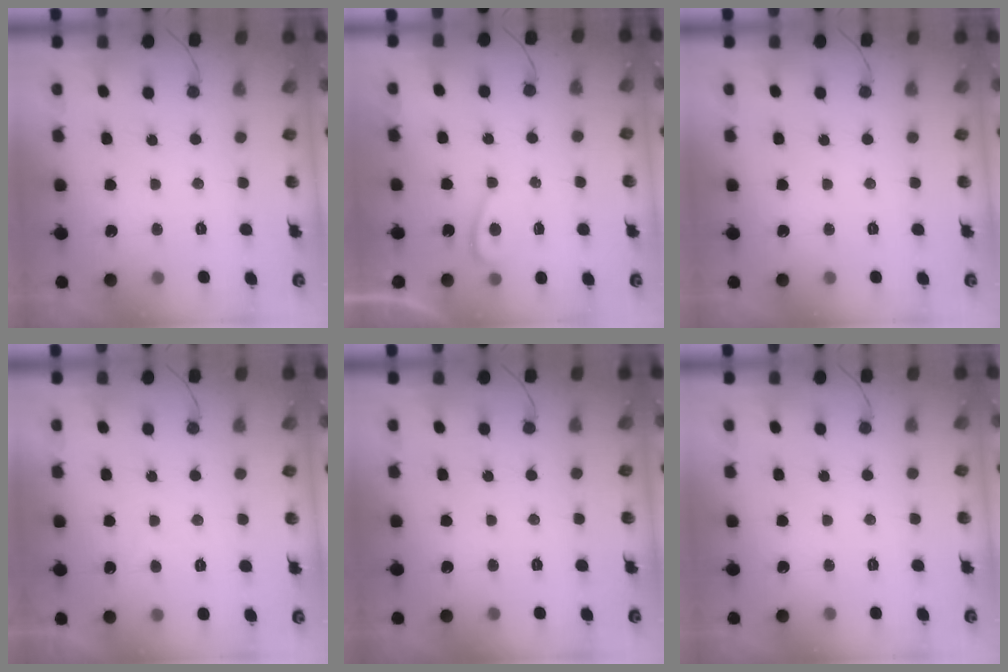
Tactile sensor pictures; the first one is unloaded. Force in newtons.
{"total": 1.2, "press": 1.1, "slide": 0.6}
{"total": 0.0}
{"total": 1.1, "press": 0.8, "slide": 0.7}
{"total": 0.0}
{"total": 0.0}